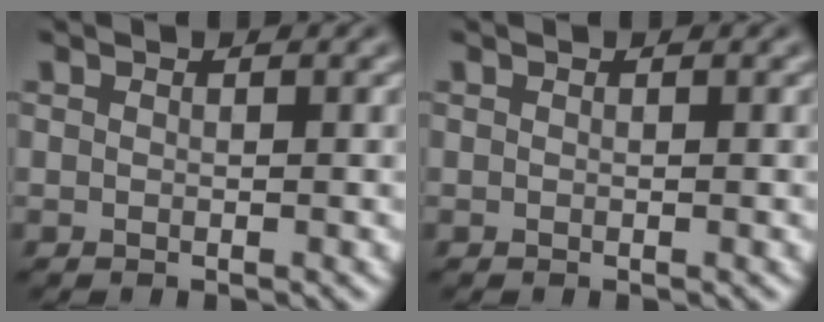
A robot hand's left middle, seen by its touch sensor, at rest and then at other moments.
{"total": 0.0}